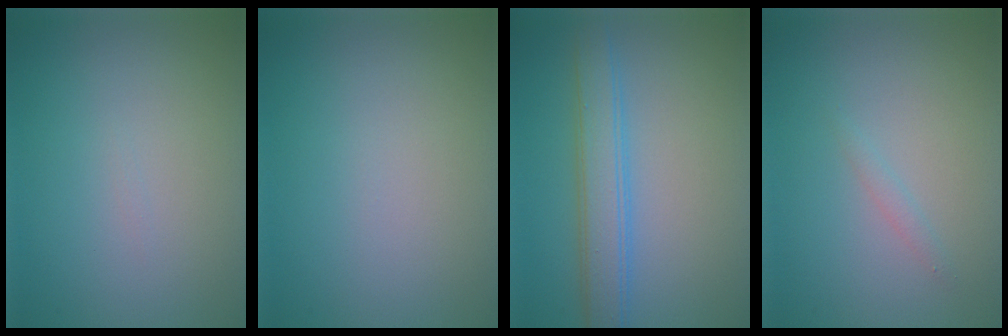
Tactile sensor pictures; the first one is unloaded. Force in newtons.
{"total": 0.0}
{"total": 4.0, "press": 4.0, "slide": 0.1}
{"total": 0.7, "press": 0.7, "slide": 0.1}